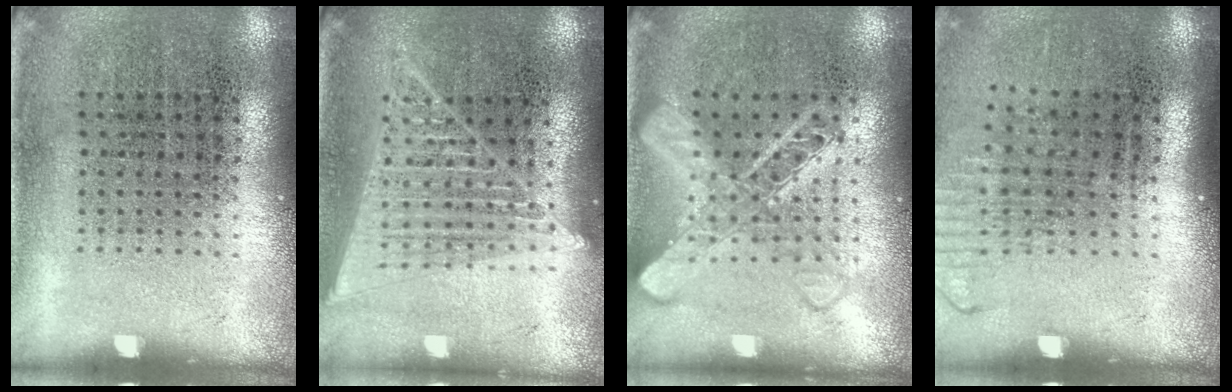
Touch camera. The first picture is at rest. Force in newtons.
{"total": 1.8, "press": 1.6, "slide": 0.8}
{"total": 2.1, "press": 2.1, "slide": 0.3}
{"total": 1.3, "press": 1.0, "slide": 0.7}